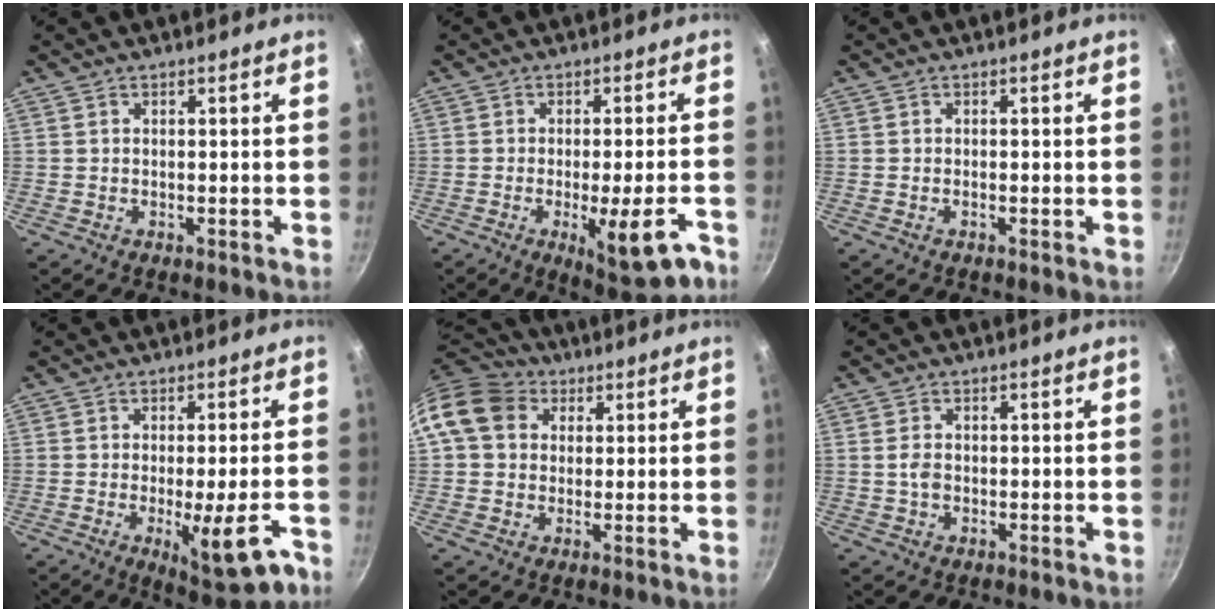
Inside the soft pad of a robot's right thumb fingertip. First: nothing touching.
{"total": 11.6, "force": [-5.0, 3.0, 10.0], "torque": [-0.120, 0.010, -0.060]}
{"total": 0.5, "force": [-0.4, 0.1, 0.4], "torque": [-0.012, 0.005, -0.011]}
{"total": 11.0, "force": [-4.4, 2.6, 9.7], "torque": [-0.120, 0.003, -0.054]}
{"total": 11.5, "force": [3.5, 9.4, 5.6], "torque": [-0.084, 0.016, 0.049]}
{"total": 2.3, "force": [-0.2, 1.6, 1.6], "torque": [-0.033, 0.004, -0.007]}